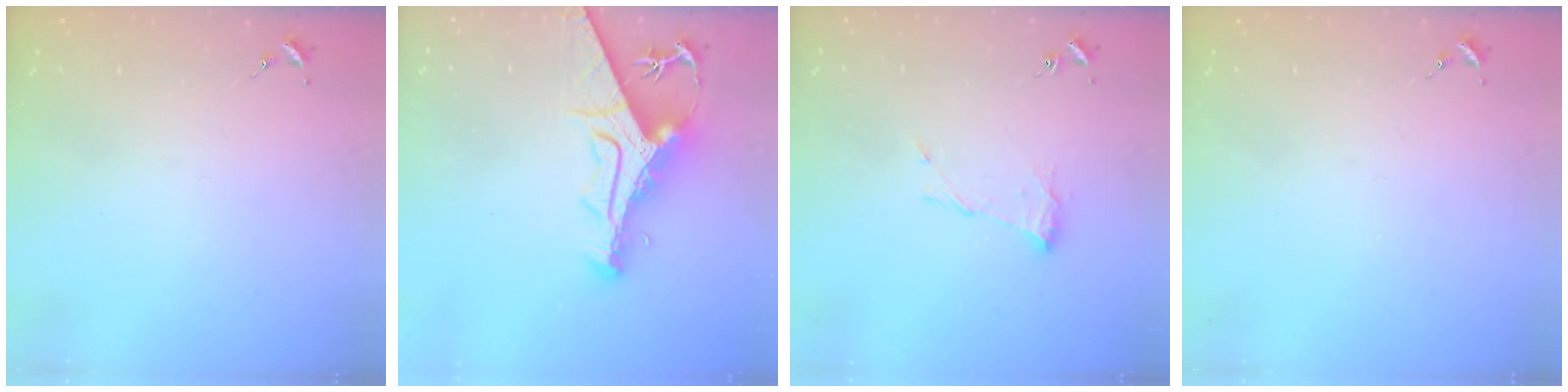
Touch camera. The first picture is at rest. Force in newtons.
{"total": 13.4, "press": 13.4, "slide": 1.3}
{"total": 8.2, "press": 8.2, "slide": 0.3}
{"total": 0.0}